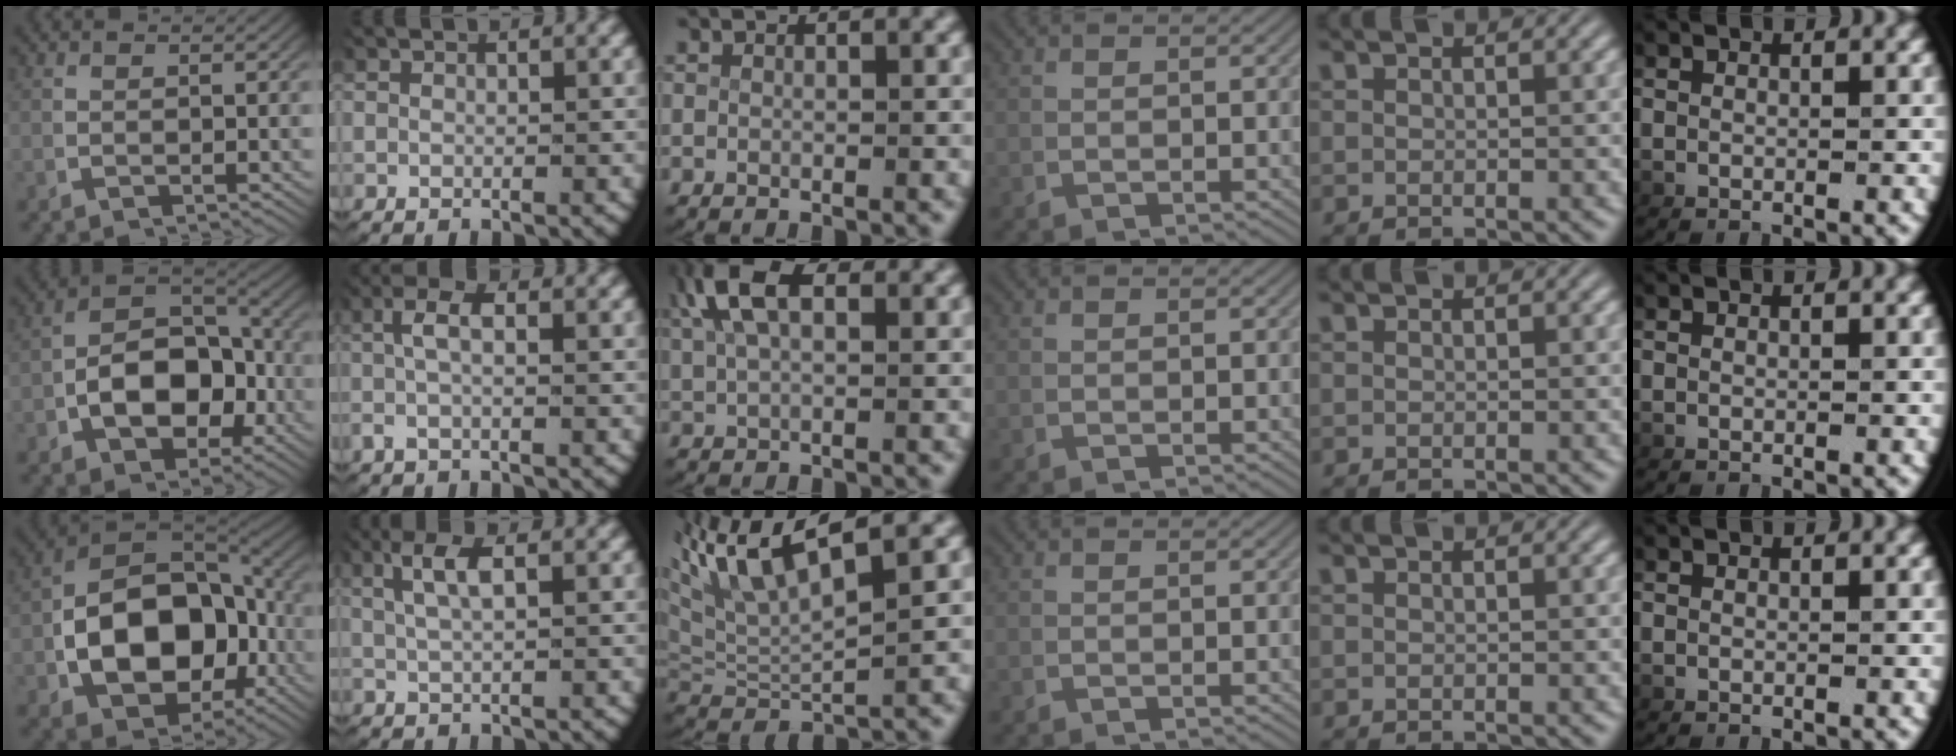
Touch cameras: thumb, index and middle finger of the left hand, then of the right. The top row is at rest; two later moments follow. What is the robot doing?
{"motion": "lift_and_place", "object": "photo album"}